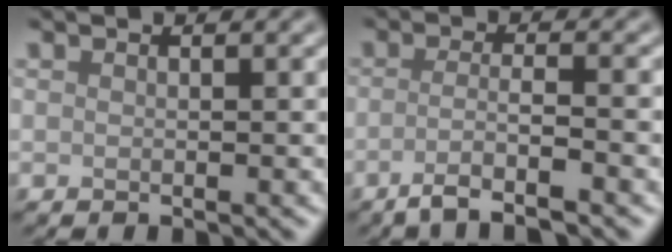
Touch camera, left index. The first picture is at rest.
{"total": 4.2, "force": [-2.3, 0.8, 3.4], "torque": [-0.051, 0.003, -0.058]}